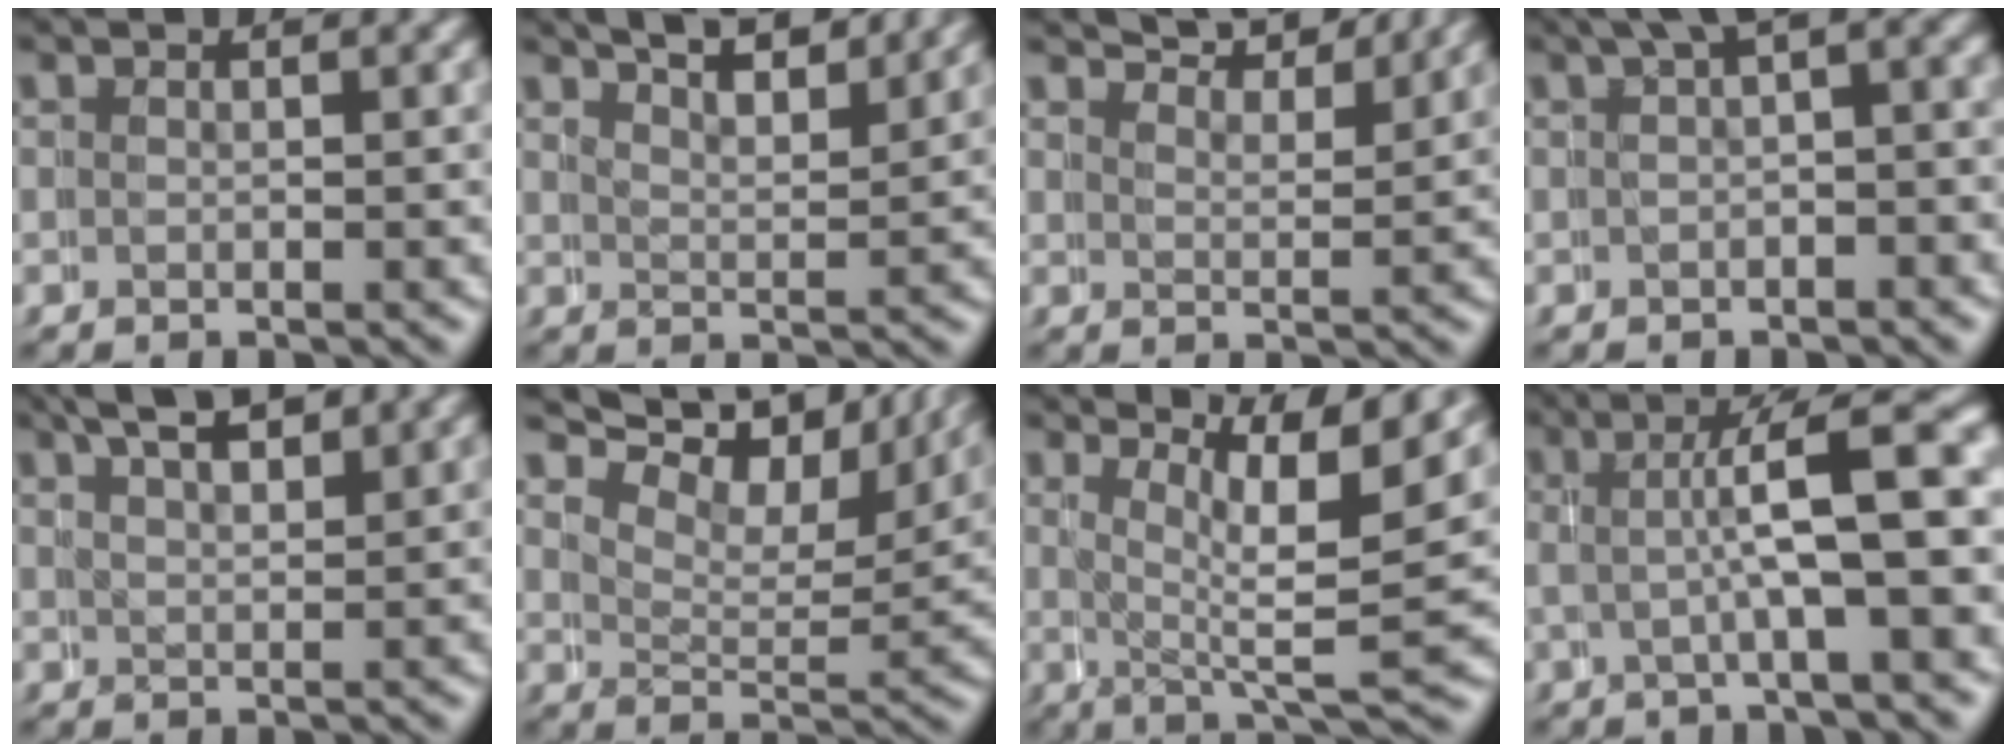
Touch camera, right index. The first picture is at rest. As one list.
[{"total": 6.4, "force": [5.5, 2.0, 2.6], "torque": [-0.042, 0.006, 0.077]}, {"total": 5.7, "force": [5.5, 0.6, 1.4], "torque": [-0.021, 0.005, 0.083]}, {"total": 3.5, "force": [1.3, 1.7, 2.8], "torque": [-0.034, 0.013, 0.009]}, {"total": 4.8, "force": [3.9, 1.6, 2.2], "torque": [-0.037, 0.006, 0.060]}, {"total": 10.6, "force": [8.4, 4.4, 4.8], "torque": [-0.077, 0.029, 0.109]}, {"total": 8.4, "force": [3.0, 2.7, 7.3], "torque": [-0.105, -0.012, 0.040]}, {"total": 7.2, "force": [0.9, 2.4, 6.7], "torque": [-0.094, 0.016, 0.011]}]